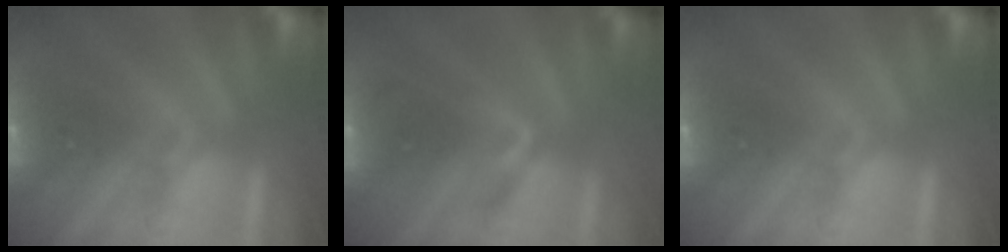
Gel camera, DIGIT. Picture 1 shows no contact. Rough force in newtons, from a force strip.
{"total": 2.2}
{"total": 0.0}